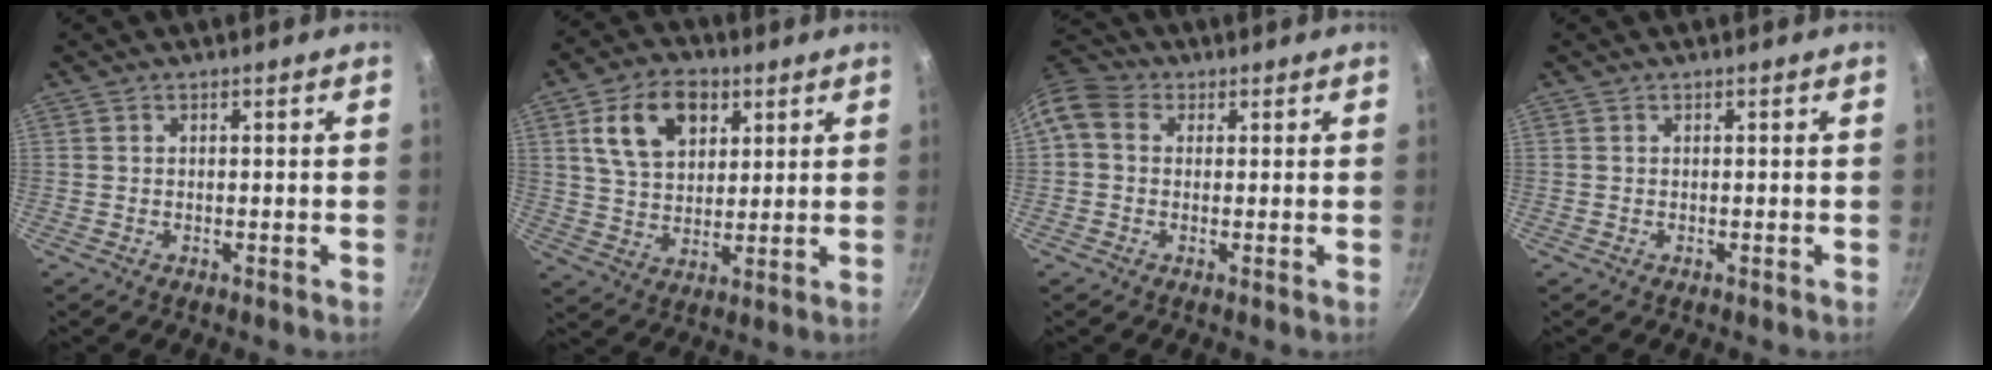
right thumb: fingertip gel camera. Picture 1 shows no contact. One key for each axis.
{"total": 12.9, "fx": 5.0, "fy": 8.5, "fz": 8.3, "tx": -0.119, "ty": -0.008, "tz": 0.085}
{"total": 6.7, "fx": 1.0, "fy": 5.5, "fz": 3.7, "tx": -0.068, "ty": 0.016, "tz": 0.001}
{"total": 0.0}